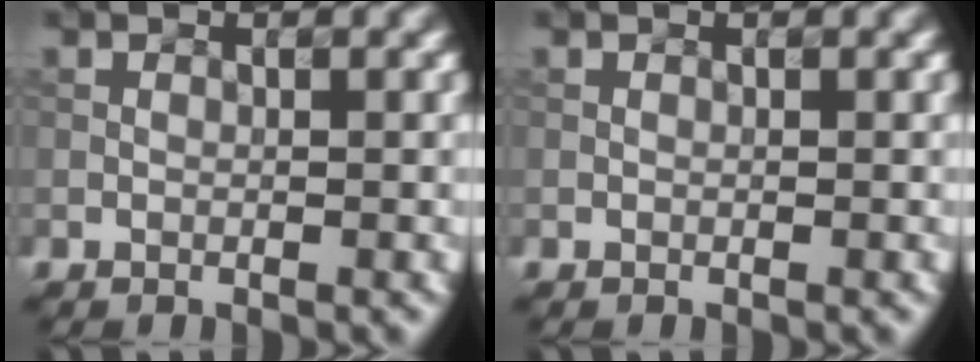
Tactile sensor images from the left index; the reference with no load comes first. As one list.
[{"total": 0.0}]